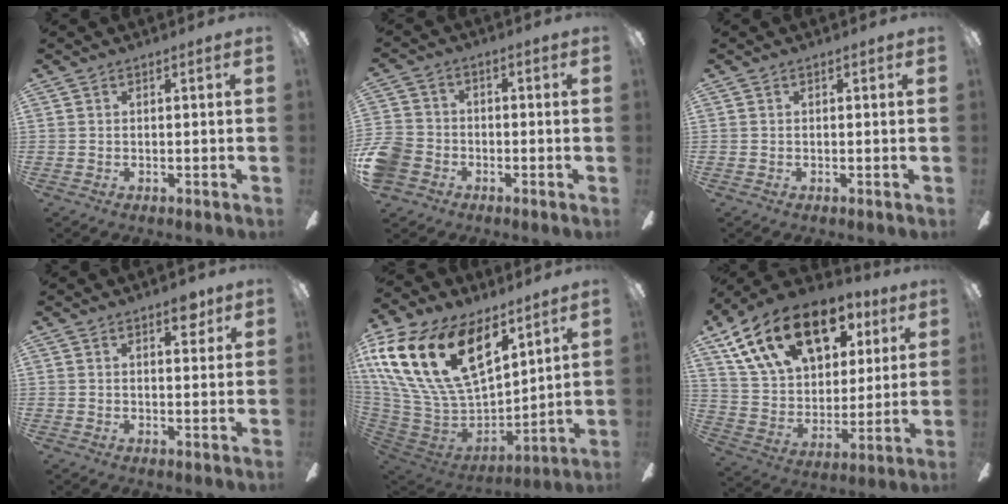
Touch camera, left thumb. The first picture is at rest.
{"total": 7.8, "force": [-3.4, 6.3, 3.2], "torque": [-0.083, 0.034, -0.062]}
{"total": 0.0}
{"total": 4.2, "force": [2.7, 1.7, 2.7], "torque": [-0.020, -0.013, 0.039]}
{"total": 27.0, "force": [12.6, 15.4, 18.3], "torque": [-0.385, -0.060, 0.232]}
{"total": 22.1, "force": [12.8, 12.9, 12.5], "torque": [-0.220, -0.049, 0.232]}